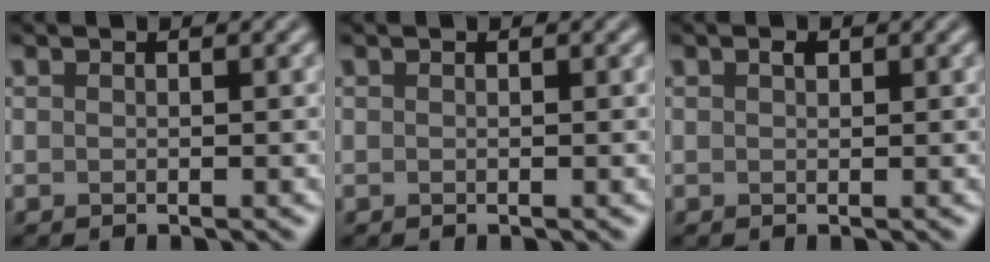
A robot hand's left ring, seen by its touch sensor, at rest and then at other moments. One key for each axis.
{"total": 0.0}
{"total": 0.7, "fx": 0.4, "fy": 0.4, "fz": 0.4, "tx": -0.007, "ty": 0.000, "tz": 0.004}